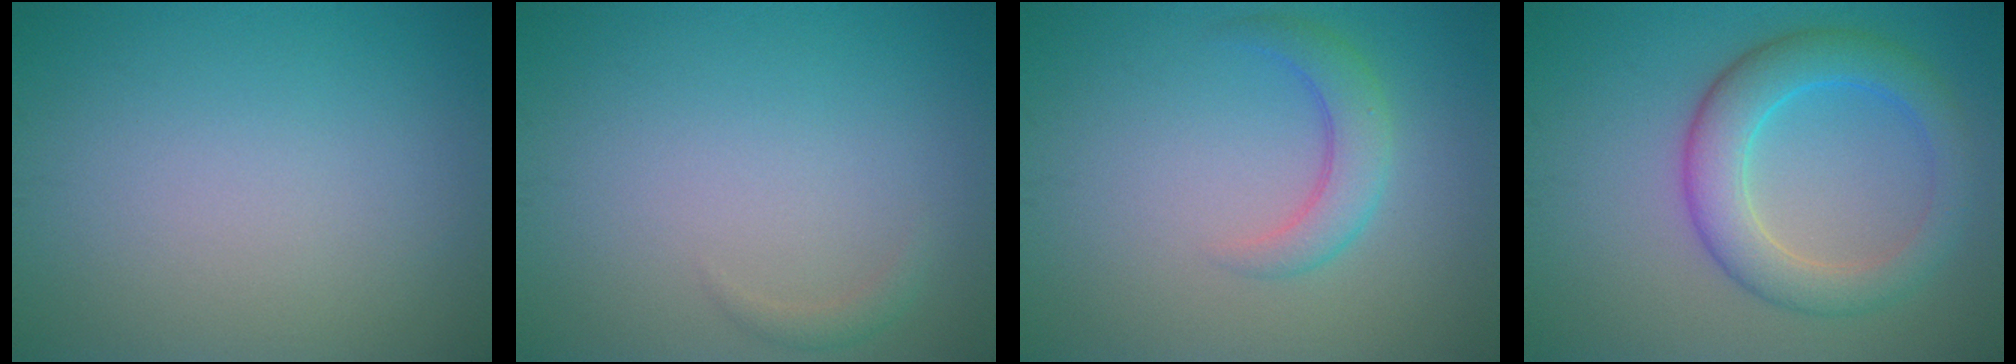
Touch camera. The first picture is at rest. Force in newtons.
{"total": 0.9, "press": 0.9, "slide": 0.1}
{"total": 2.8, "press": 2.8, "slide": 0.1}
{"total": 5.5, "press": 5.5, "slide": 0.3}